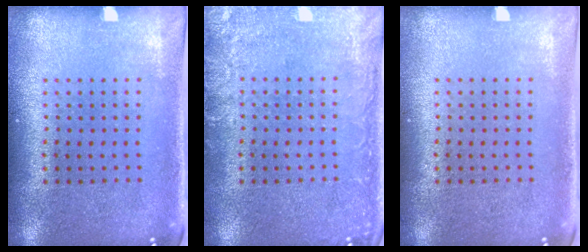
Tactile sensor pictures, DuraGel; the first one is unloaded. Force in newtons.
{"total": 2.6, "press": 2.6, "slide": 0.3}
{"total": 0.0}